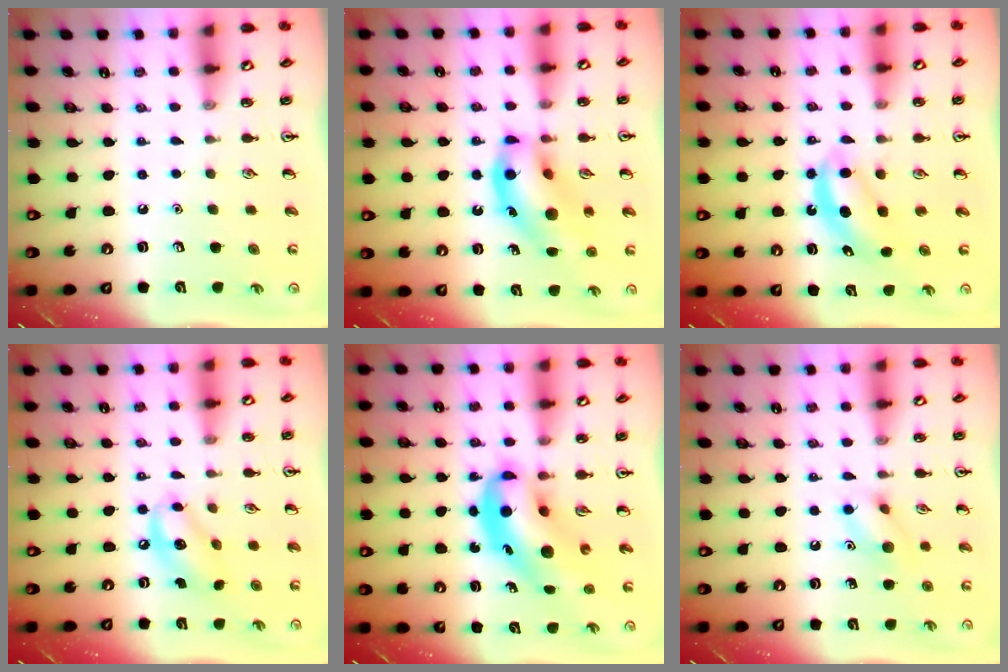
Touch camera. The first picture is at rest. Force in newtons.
{"total": 15.4, "press": 14.9, "slide": 4.1}
{"total": 5.0, "press": 4.9, "slide": 1.0}
{"total": 9.0, "press": 8.8, "slide": 1.9}
{"total": 10.5, "press": 10.1, "slide": 3.0}
{"total": 8.8, "press": 8.8, "slide": 0.4}